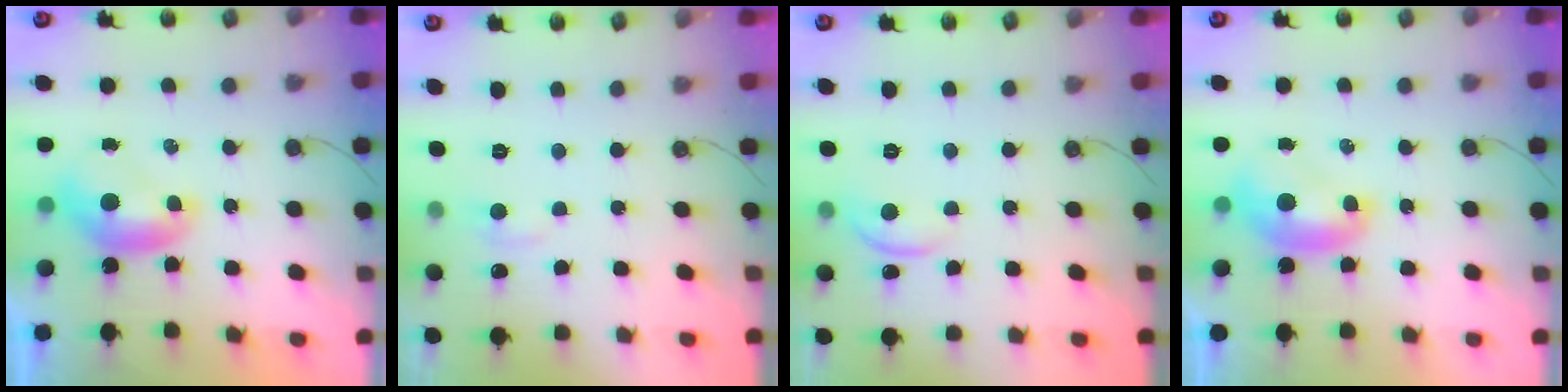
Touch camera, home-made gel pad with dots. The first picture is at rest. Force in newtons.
{"total": 1.8, "press": 1.7, "slide": 0.6}
{"total": 3.0, "press": 3.0, "slide": 0.5}
{"total": 1.6, "press": 1.5, "slide": 0.1}